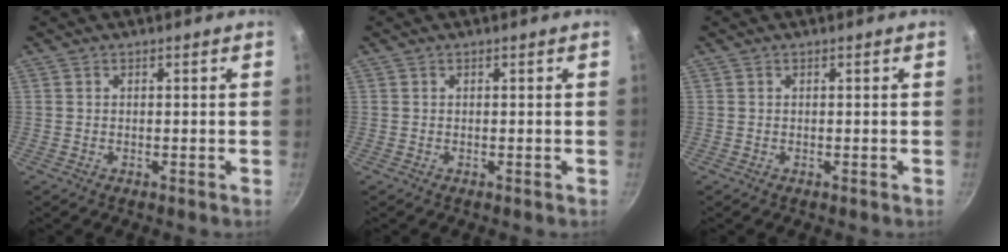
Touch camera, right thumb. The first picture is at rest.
{"total": 0.0}
{"total": 0.0}